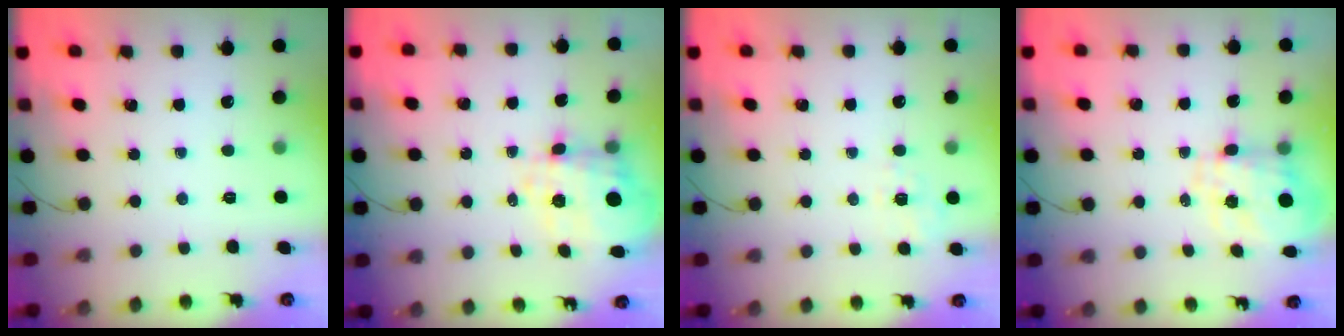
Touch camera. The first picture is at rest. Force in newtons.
{"total": 6.4, "press": 5.6, "slide": 3.1}
{"total": 1.6, "press": 0.2, "slide": 1.6}
{"total": 6.1, "press": 6.0, "slide": 1.2}